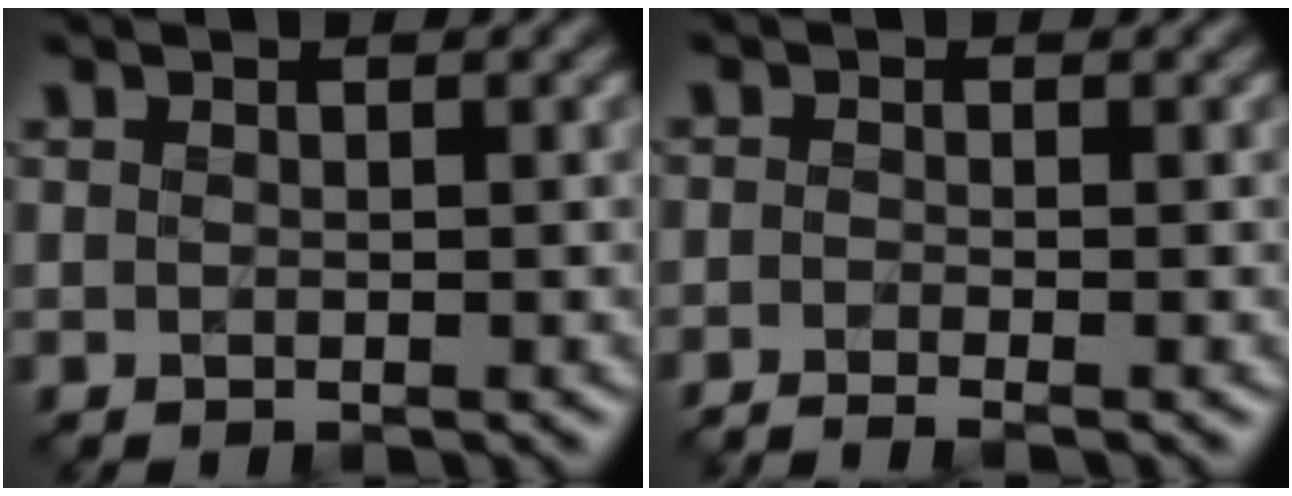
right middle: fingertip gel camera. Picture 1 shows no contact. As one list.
[{"total": 2.1, "force": [-1.5, 0.4, 1.4], "torque": [-0.017, -0.010, -0.038]}]